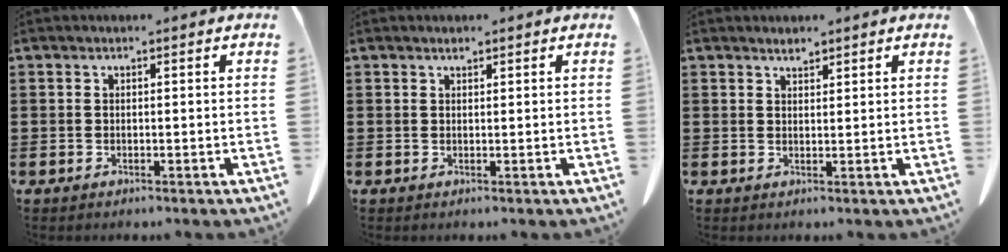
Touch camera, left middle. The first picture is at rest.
{"total": 0.8, "force": [0.6, 0.2, 0.4], "torque": [-0.008, 0.002, 0.012]}
{"total": 1.5, "force": [1.4, 0.3, 0.4], "torque": [-0.010, 0.001, 0.027]}